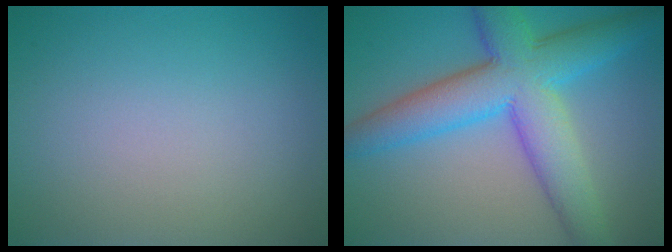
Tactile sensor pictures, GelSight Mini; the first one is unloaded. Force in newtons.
{"total": 9.2, "press": 9.2, "slide": 0.2}